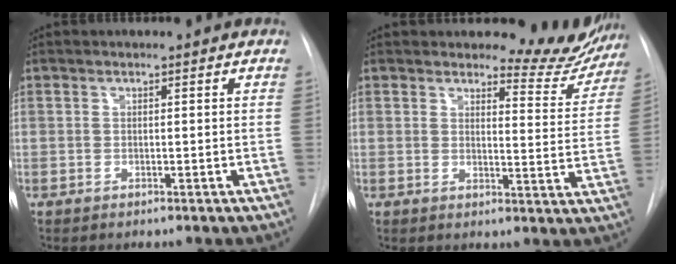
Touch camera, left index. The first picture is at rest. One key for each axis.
{"total": 8.6, "fx": 8.2, "fy": 2.3, "fz": 0.8, "tx": 0.009, "ty": -0.045, "tz": 0.083}